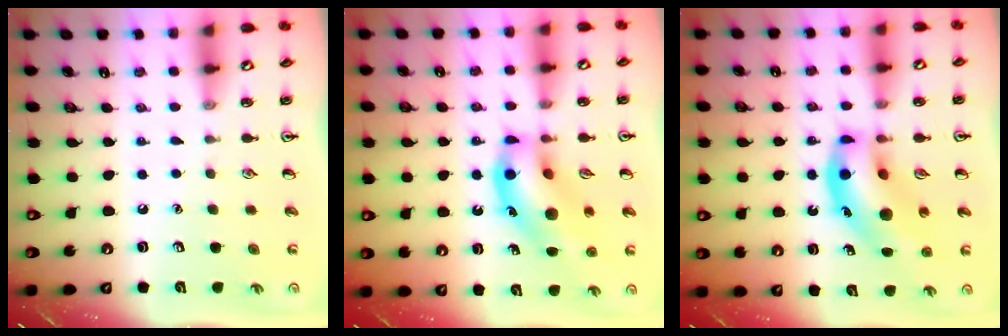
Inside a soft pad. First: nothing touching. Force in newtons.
{"total": 16.0, "press": 15.8, "slide": 2.5}
{"total": 14.7, "press": 14.2, "slide": 4.0}